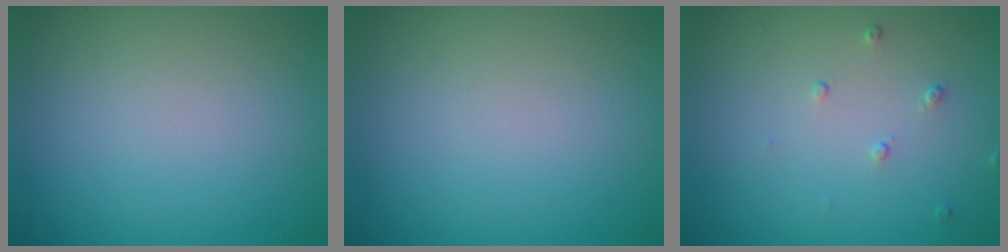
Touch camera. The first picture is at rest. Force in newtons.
{"total": 0.0}
{"total": 0.7, "press": 0.5, "slide": 0.5}